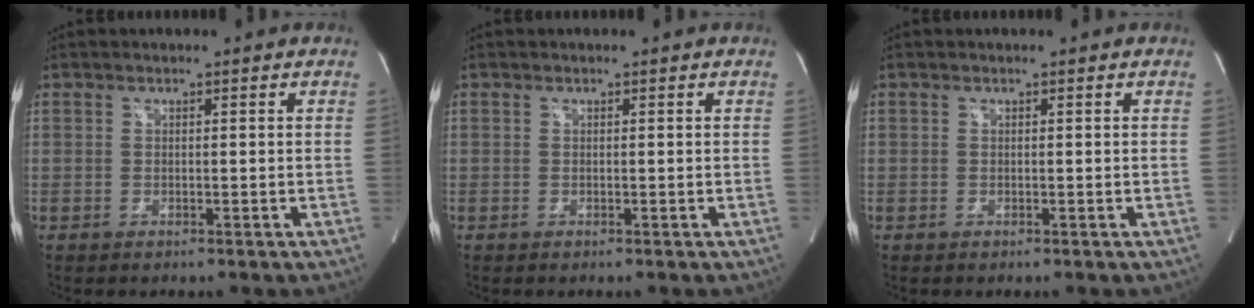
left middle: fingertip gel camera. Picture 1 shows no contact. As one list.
[{"total": 0.0}, {"total": 0.0}]